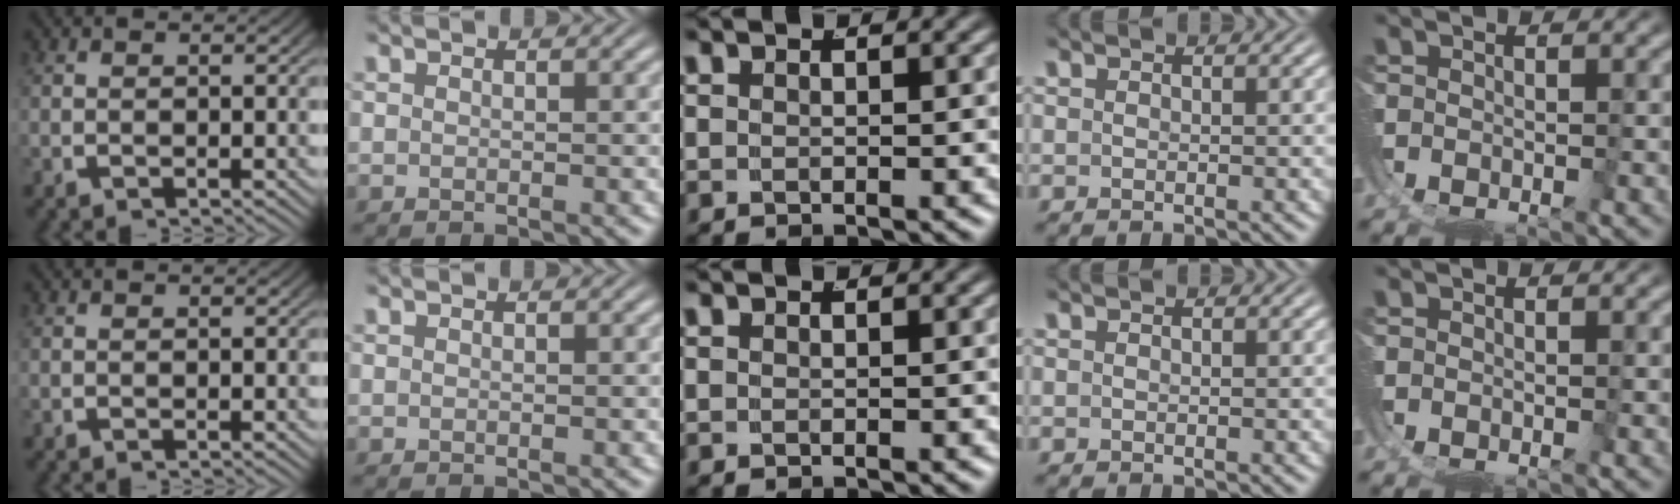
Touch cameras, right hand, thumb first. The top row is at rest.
{}